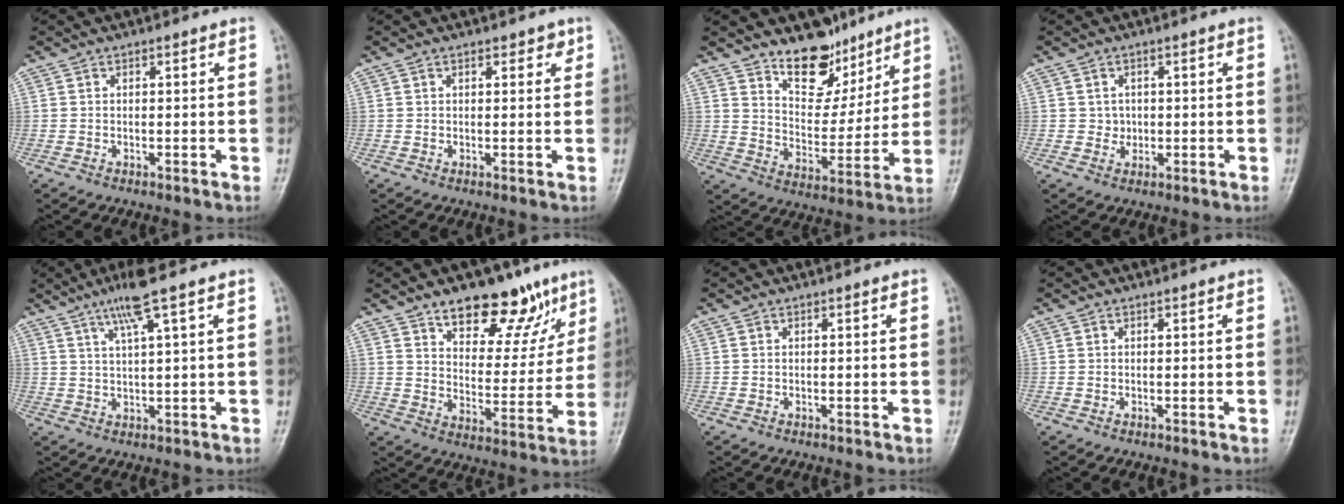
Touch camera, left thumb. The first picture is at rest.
{"total": 2.2, "force": [1.3, 1.2, 1.3], "torque": [-0.003, -0.003, 0.014]}
{"total": 11.9, "force": [9.0, 6.3, 4.4], "torque": [-0.030, -0.069, 0.158]}
{"total": 2.1, "force": [0.2, 2.0, 0.6], "torque": [0.003, 0.003, 0.004]}
{"total": 6.4, "force": [3.6, -0.1, 5.2], "torque": [-0.104, -0.008, 0.072]}
{"total": 16.9, "force": [11.1, 8.4, 9.6], "torque": [-0.067, -0.063, 0.170]}
{"total": 0.0}
{"total": 0.0}